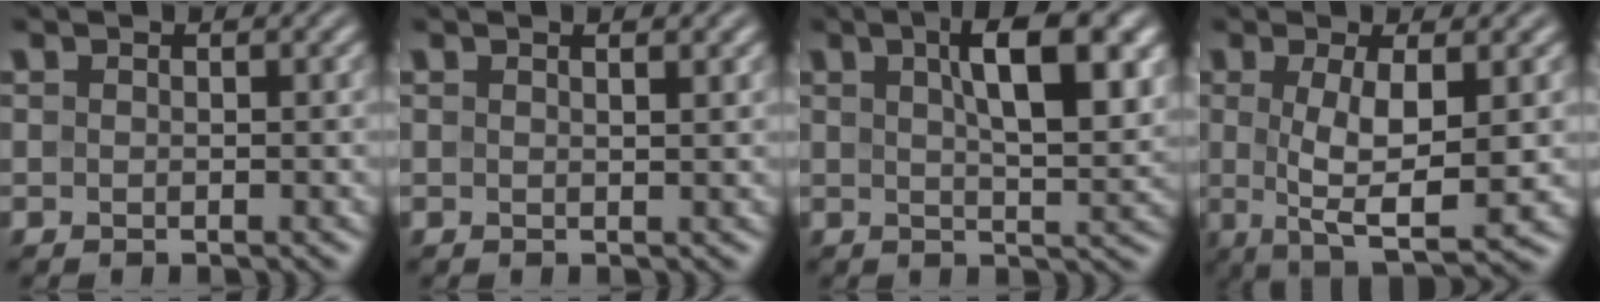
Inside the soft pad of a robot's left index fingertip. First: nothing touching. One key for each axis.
{"total": 1.4, "fx": 0.9, "fy": 0.4, "fz": 1.0, "tx": -0.009, "ty": 0.004, "tz": 0.010}
{"total": 8.0, "fx": 2.8, "fy": 2.6, "fz": 7.1, "tx": -0.099, "ty": 0.011, "tz": 0.044}
{"total": 6.9, "fx": 0.0, "fy": 1.8, "fz": 6.7, "tx": -0.111, "ty": -0.005, "tz": 0.003}